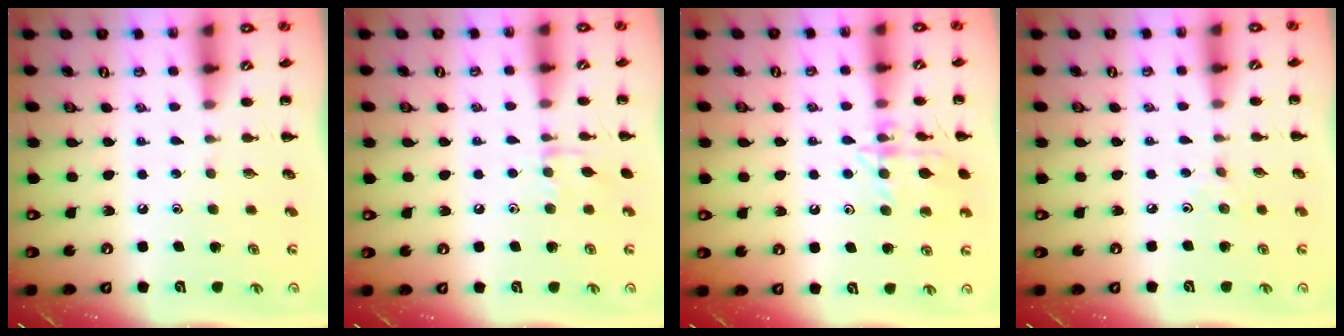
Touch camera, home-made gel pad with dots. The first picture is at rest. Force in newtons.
{"total": 6.3, "press": 6.2, "slide": 0.9}
{"total": 13.1, "press": 13.1, "slide": 0.6}
{"total": 2.5, "press": 2.3, "slide": 1.0}